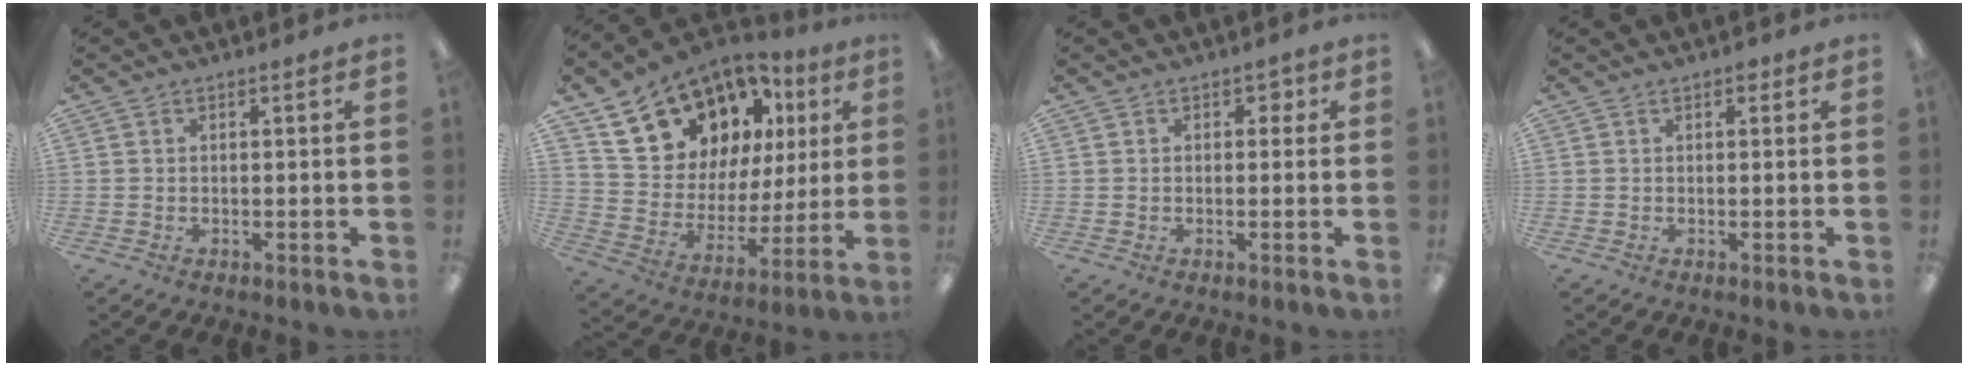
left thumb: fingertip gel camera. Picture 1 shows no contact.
{"total": 18.6, "force": [12.0, 12.2, 7.3], "torque": [-0.138, -0.065, 0.229]}
{"total": 2.0, "force": [0.3, 1.6, 1.2], "torque": [-0.008, 0.000, 0.000]}
{"total": 0.7, "force": [0.4, 0.4, 0.4], "torque": [-0.008, 0.004, 0.006]}